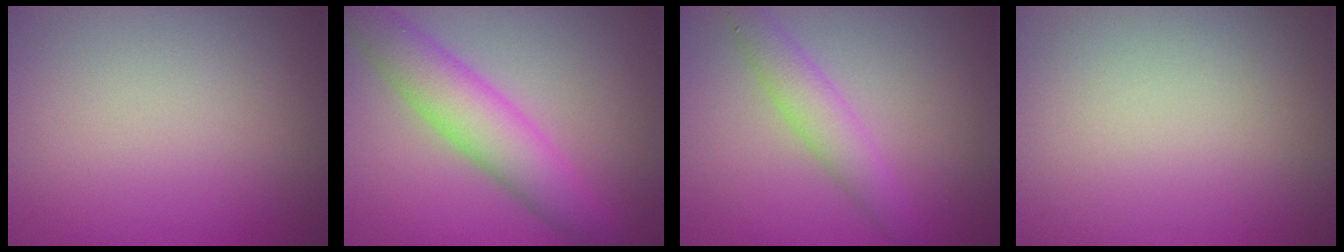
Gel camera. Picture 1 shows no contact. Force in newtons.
{"total": 6.1, "press": 6.1, "slide": 0.2}
{"total": 3.1, "press": 3.1, "slide": 0.1}
{"total": 0.0}